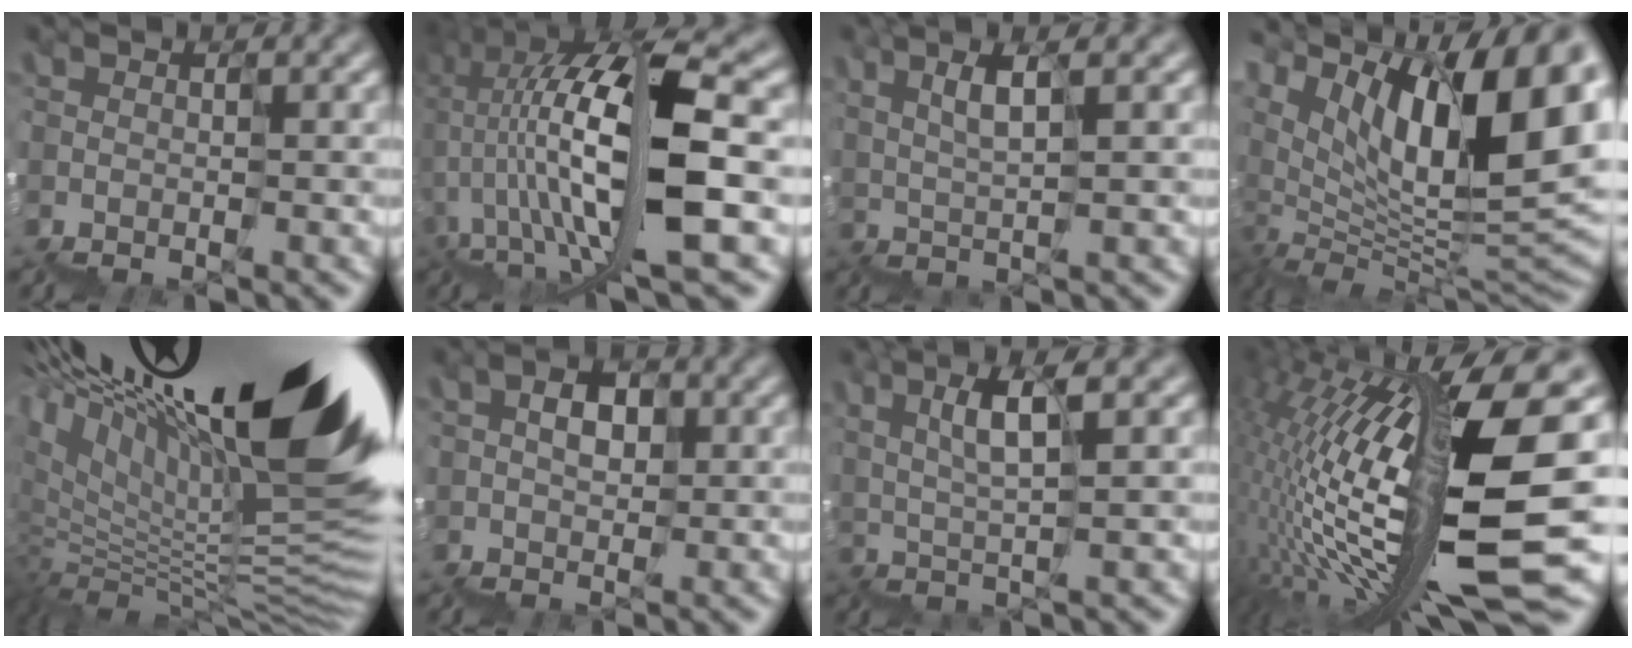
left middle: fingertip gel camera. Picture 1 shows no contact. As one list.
[{"total": 12.4, "force": [2.7, 3.6, 11.5], "torque": [-0.230, 0.012, 0.071]}, {"total": 2.4, "force": [2.1, 0.0, 1.2], "torque": [-0.008, 0.011, 0.047]}, {"total": 13.8, "force": [6.6, 4.5, 11.2], "torque": [-0.156, 0.023, 0.136]}, {"total": 16.7, "force": [8.9, 4.4, 13.4], "torque": [-0.191, 0.045, 0.173]}, {"total": 2.6, "force": [1.2, 2.0, 1.2], "torque": [-0.008, 0.019, 0.020]}, {"total": 3.2, "force": [2.3, 0.1, 2.2], "torque": [-0.029, 0.012, 0.050]}, {"total": 14.7, "force": [2.1, 3.4, 14.1], "torque": [-0.259, 0.006, 0.050]}]